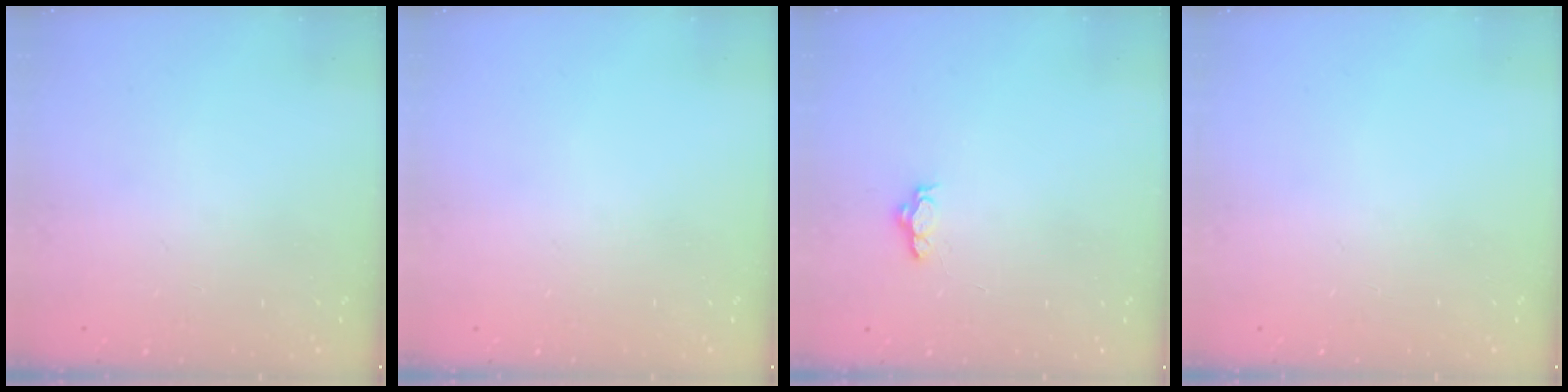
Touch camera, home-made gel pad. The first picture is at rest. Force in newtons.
{"total": 0.0}
{"total": 4.2, "press": 3.8, "slide": 1.9}
{"total": 0.0}